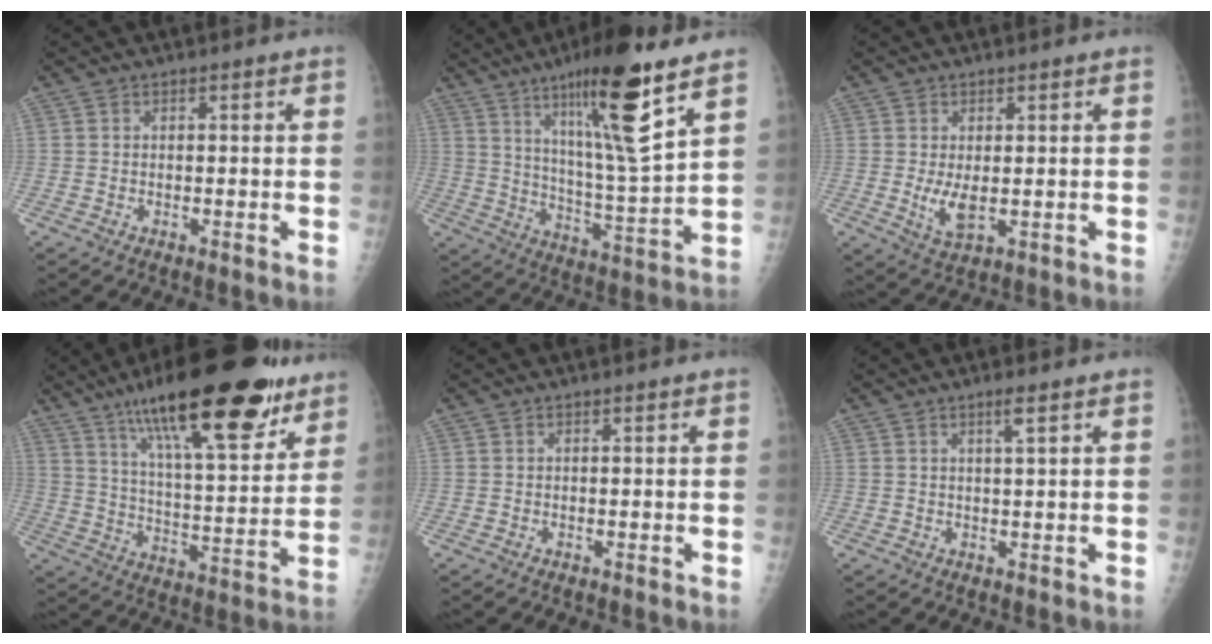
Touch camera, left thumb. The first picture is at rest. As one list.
[{"total": 18.5, "force": [10.6, 1.8, 15.0], "torque": [-0.239, -0.063, 0.182]}, {"total": 5.1, "force": [0.3, 2.2, 4.6], "torque": [-0.081, -0.013, 0.015]}, {"total": 26.7, "force": [17.0, 7.7, 19.1], "torque": [-0.272, -0.049, 0.271]}, {"total": 0.0}, {"total": 2.4, "force": [1.3, -0.1, 2.0], "torque": [-0.039, -0.007, 0.025]}]